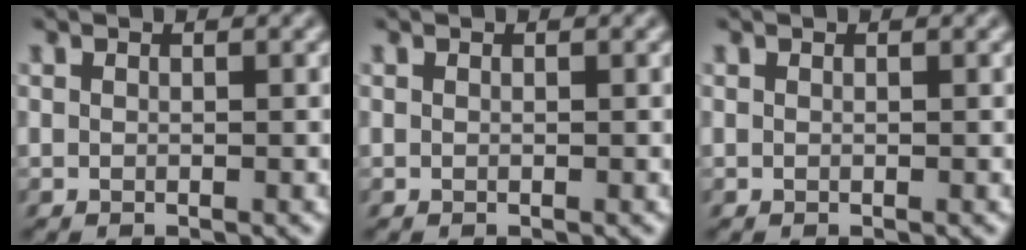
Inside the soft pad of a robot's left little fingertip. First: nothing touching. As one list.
[{"total": 0.0}, {"total": 0.0}]